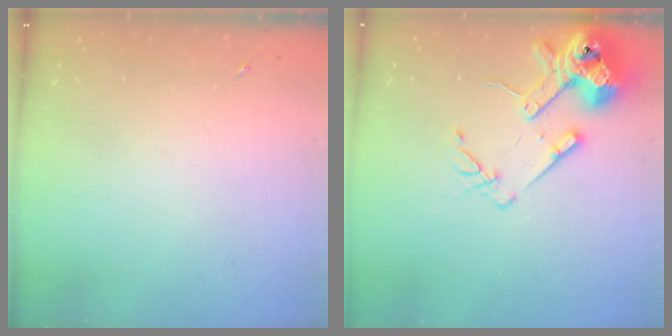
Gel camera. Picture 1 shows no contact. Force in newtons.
{"total": 15.2, "press": 14.9, "slide": 2.8}